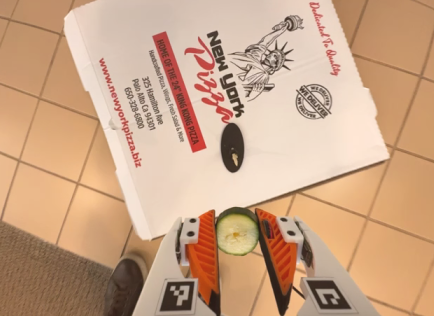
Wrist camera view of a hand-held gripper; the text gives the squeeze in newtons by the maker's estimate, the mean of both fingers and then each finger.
{"total": 8.2, "left": 8.6, "right": 7.9}